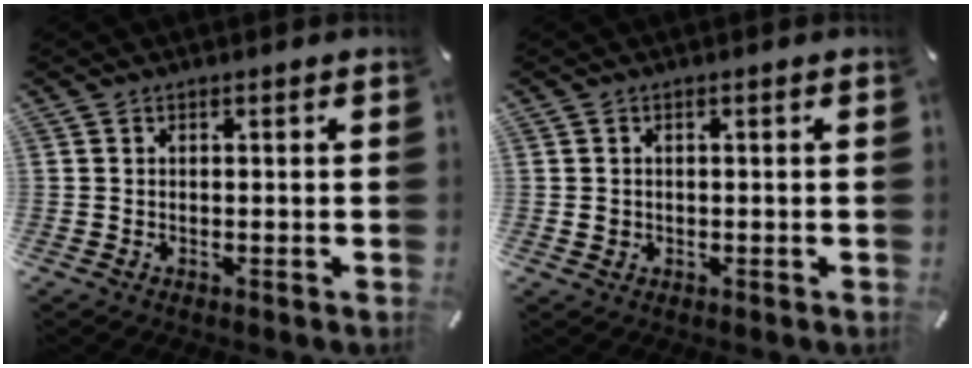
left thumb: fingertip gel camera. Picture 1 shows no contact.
{"total": 1.4, "force": [-0.1, 1.3, 0.4], "torque": [-0.008, 0.005, -0.005]}